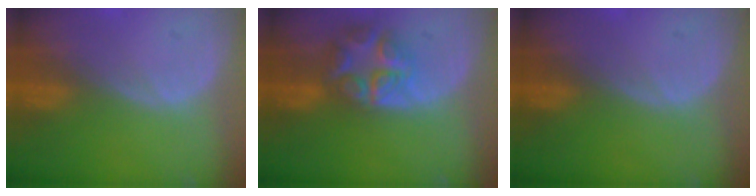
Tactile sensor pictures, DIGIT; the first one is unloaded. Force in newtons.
{"total": 8.0, "press": 7.0, "slide": 3.9}
{"total": 0.0}